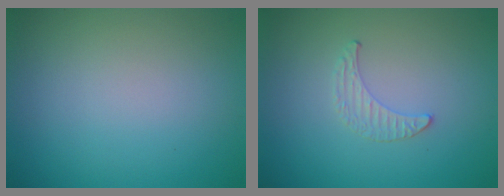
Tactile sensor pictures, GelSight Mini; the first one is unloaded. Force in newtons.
{"total": 0.5, "press": 0.5, "slide": 0.2}